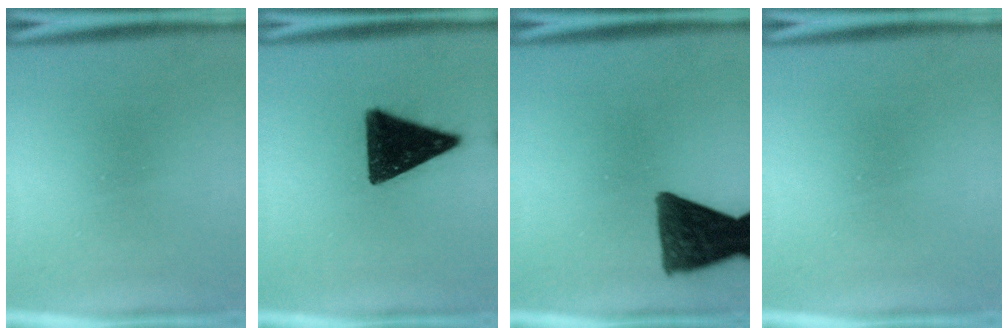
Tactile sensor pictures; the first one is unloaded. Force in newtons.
{"total": 14.2}
{"total": 11.3}
{"total": 0.0}